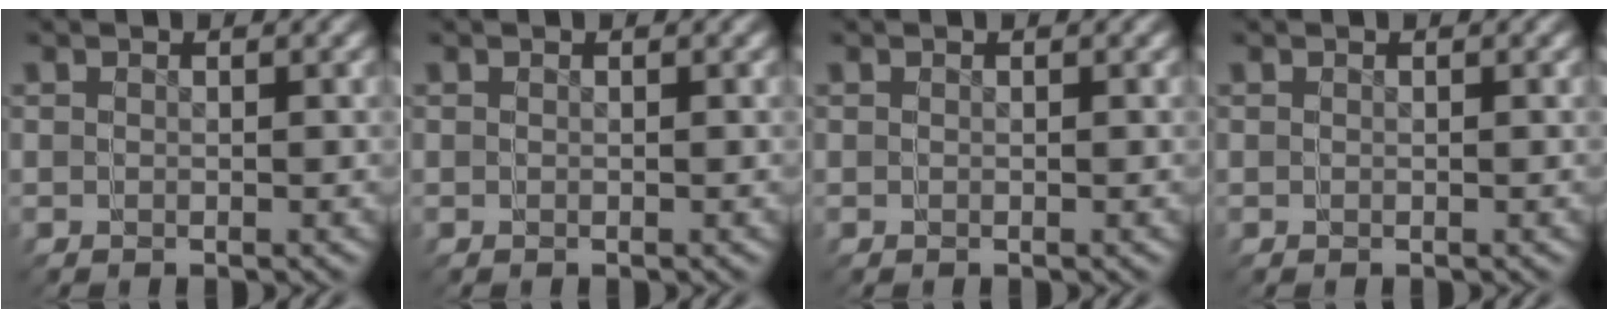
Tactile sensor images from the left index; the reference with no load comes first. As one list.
[{"total": 0.0}, {"total": 0.0}, {"total": 0.0}]